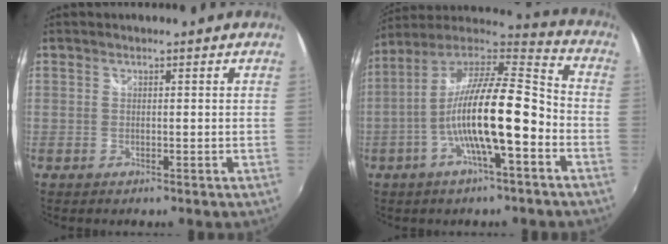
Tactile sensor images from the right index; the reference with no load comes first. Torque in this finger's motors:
{"motor_torque": [2.14, 0.00, 1.05, 0.21]}